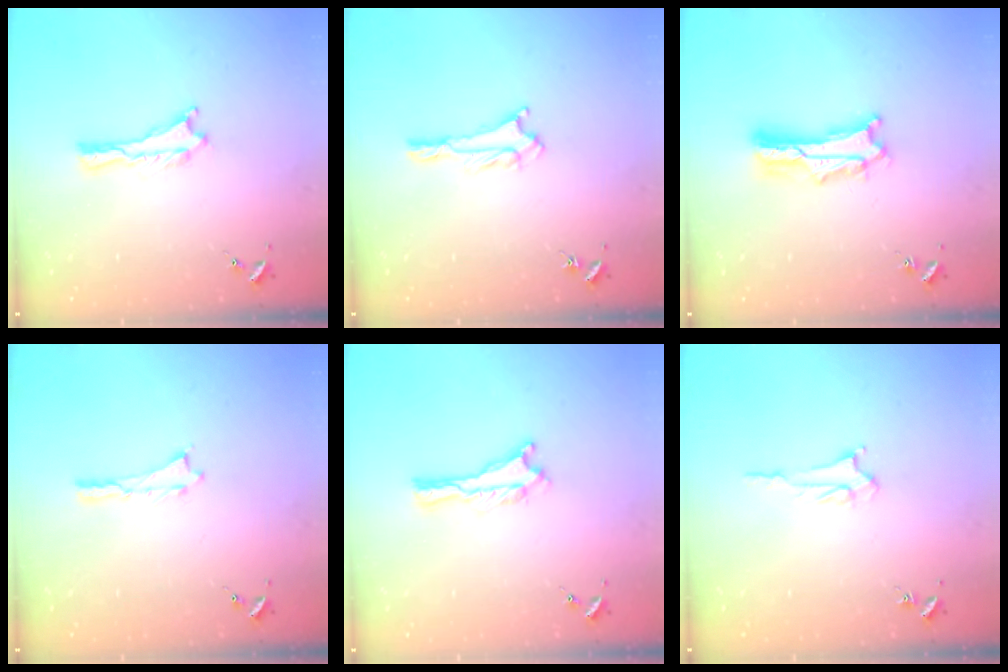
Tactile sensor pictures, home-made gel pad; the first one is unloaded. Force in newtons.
{"total": 1.7, "press": 1.7, "slide": 0.2}
{"total": 5.0, "press": 5.0, "slide": 0.6}
{"total": 0.0}
{"total": 0.0}
{"total": 2.6, "press": 2.6, "slide": 0.3}